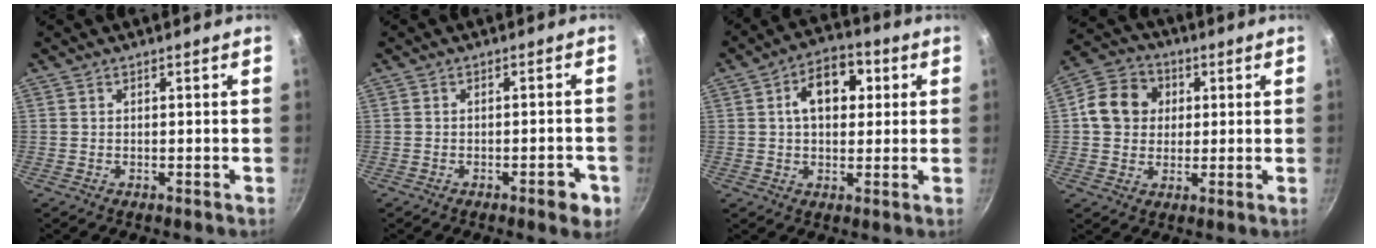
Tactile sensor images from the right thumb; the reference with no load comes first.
{"total": 3.8, "force": [-2.0, 1.2, 3.0], "torque": [-0.030, 0.011, -0.022]}
{"total": 10.3, "force": [2.4, 6.5, 7.7], "torque": [-0.095, 0.014, 0.032]}
{"total": 10.4, "force": [1.4, 9.0, 5.0], "torque": [-0.070, 0.011, 0.015]}